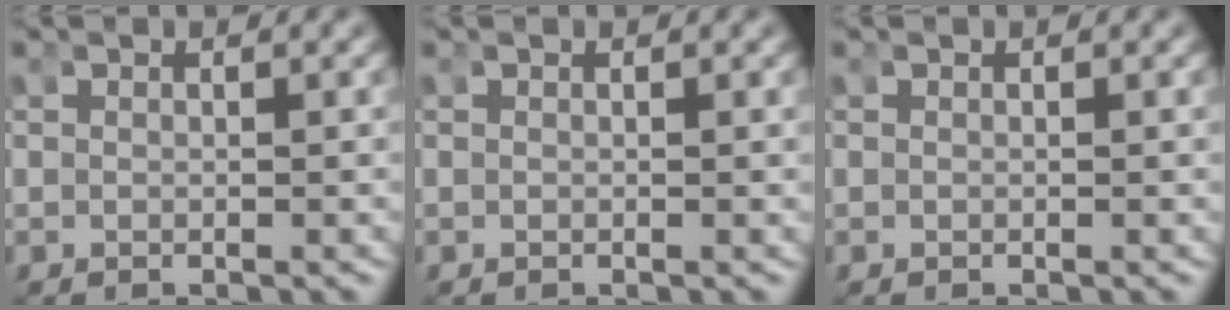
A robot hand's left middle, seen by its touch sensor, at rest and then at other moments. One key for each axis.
{"total": 0.0}
{"total": 0.0}